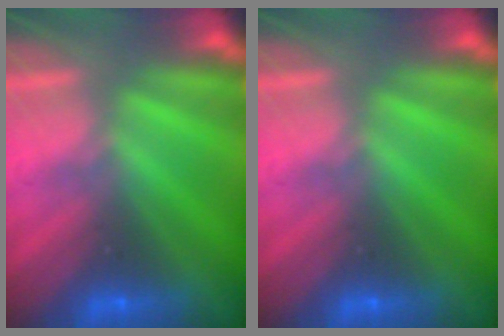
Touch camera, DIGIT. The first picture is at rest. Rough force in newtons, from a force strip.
{"total": 0.0}